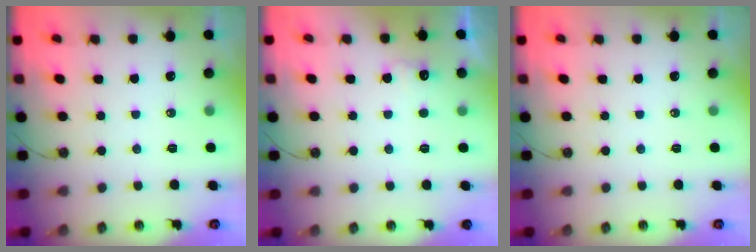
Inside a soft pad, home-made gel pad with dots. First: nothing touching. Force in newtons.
{"total": 5.7, "press": 5.6, "slide": 1.2}
{"total": 0.0}